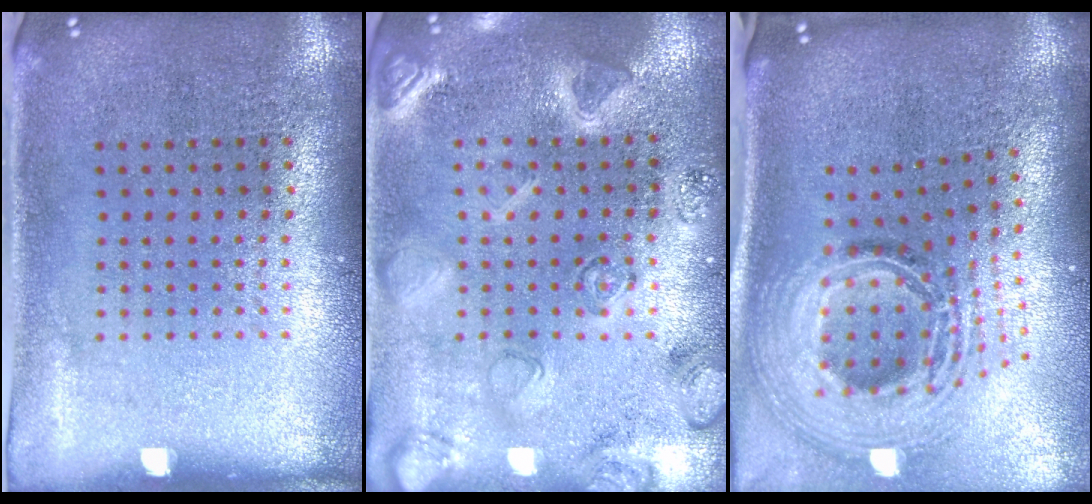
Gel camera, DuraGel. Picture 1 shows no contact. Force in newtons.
{"total": 2.9, "press": 2.9, "slide": 0.5}
{"total": 2.9, "press": 2.0, "slide": 2.1}